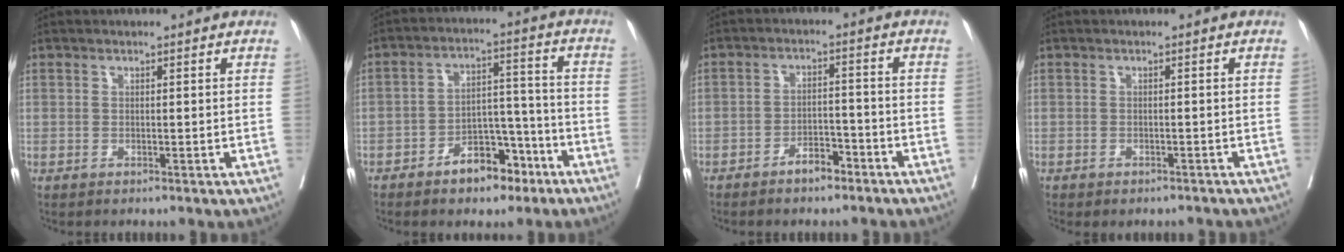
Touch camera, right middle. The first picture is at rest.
{"total": 8.4, "force": [-5.4, 4.2, 4.9], "torque": [-0.075, 0.025, -0.083]}
{"total": 4.1, "force": [-3.1, 1.6, 2.2], "torque": [-0.037, 0.006, -0.050]}
{"total": 3.2, "force": [-2.8, 1.3, 0.8], "torque": [-0.004, 0.002, -0.034]}